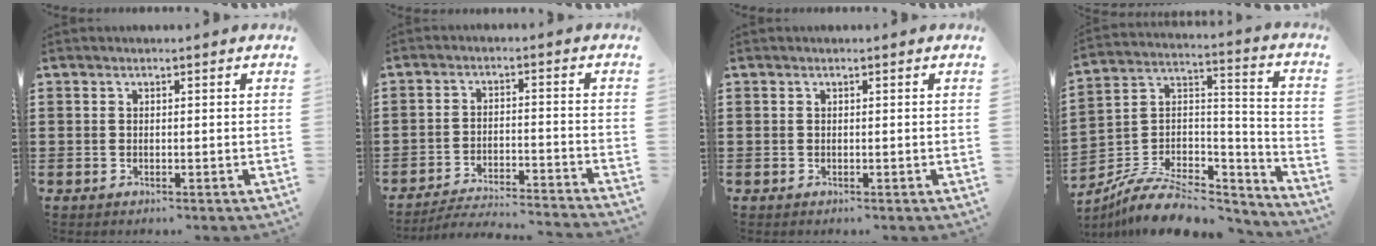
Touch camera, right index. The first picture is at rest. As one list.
[{"total": 4.1, "force": [-4.1, -0.1, 0.7], "torque": [-0.024, -0.003, -0.088]}, {"total": 0.0}, {"total": 9.4, "force": [-6.9, 4.4, 4.5], "torque": [-0.082, 0.023, -0.129]}]